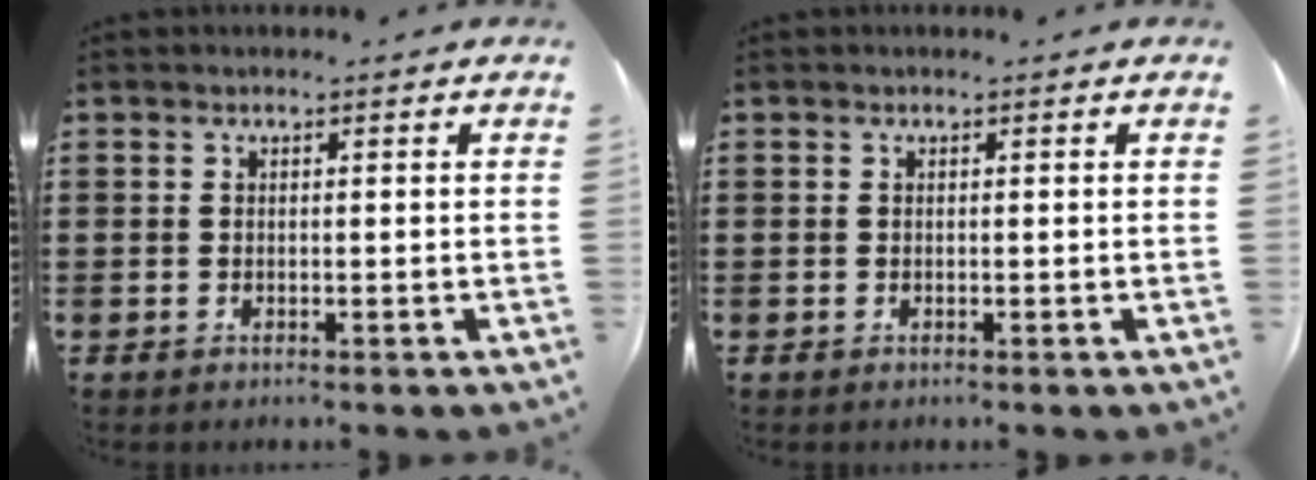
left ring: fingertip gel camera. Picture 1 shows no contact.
{"total": 0.0}